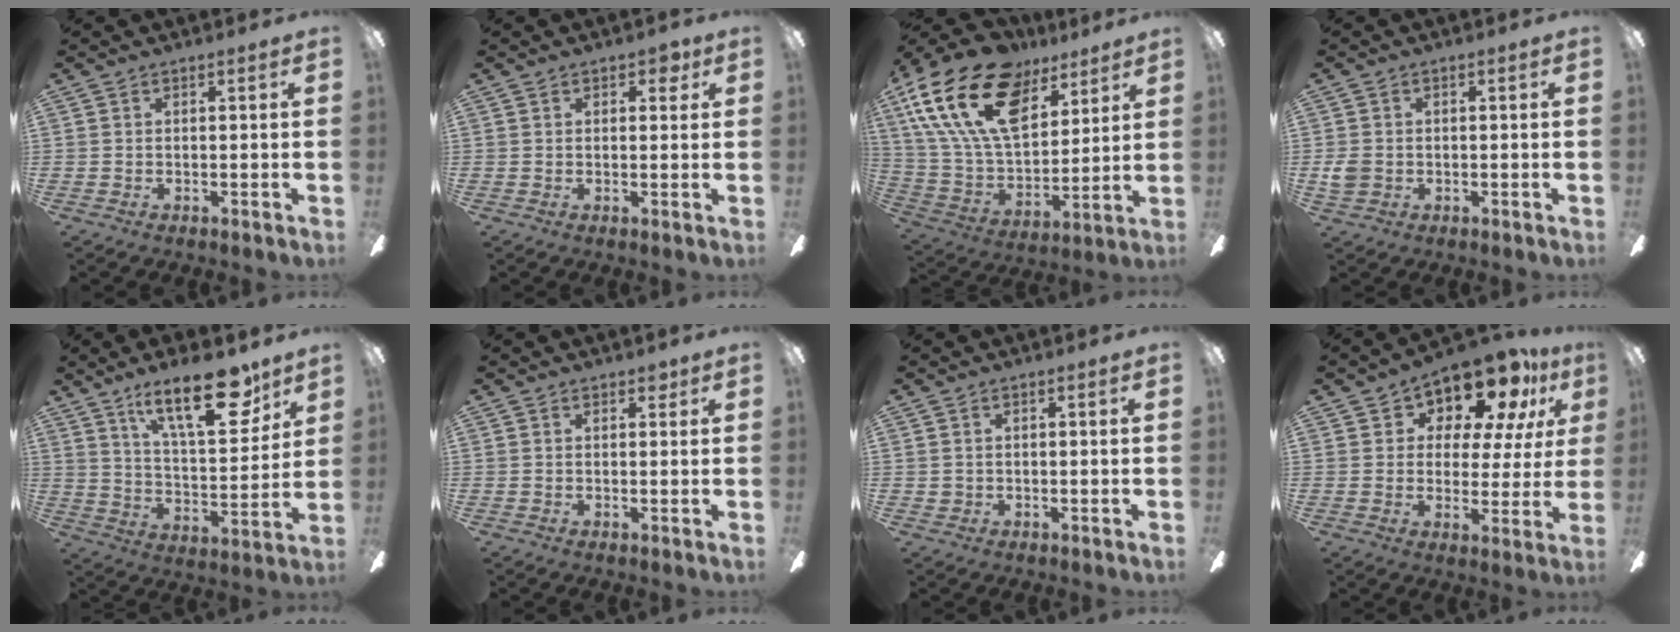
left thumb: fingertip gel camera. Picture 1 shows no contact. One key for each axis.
{"total": 2.9, "fx": 1.4, "fy": 1.7, "fz": 2.0, "tx": -0.016, "ty": -0.001, "tz": 0.018}
{"total": 24.9, "fx": 13.0, "fy": 13.9, "fz": 16.1, "tx": -0.316, "ty": -0.059, "tz": 0.233}
{"total": 3.5, "fx": -0.4, "fy": 3.0, "fz": 1.7, "tx": -0.019, "ty": 0.006, "tz": -0.006}
{"total": 21.1, "fx": 13.6, "fy": 7.8, "fz": 14.2, "tx": -0.214, "ty": -0.074, "tz": 0.220}
{"total": 1.8, "fx": 1.0, "fy": 1.1, "fz": 1.0, "tx": -0.012, "ty": 0.001, "tz": 0.016}
{"total": 1.0, "fx": 0.2, "fy": 0.9, "fz": 0.2, "tx": -0.004, "ty": 0.006, "tz": 0.003}
{"total": 13.5, "fx": 10.5, "fy": 5.7, "fz": 6.4, "tx": -0.113, "ty": -0.071, "tz": 0.184}